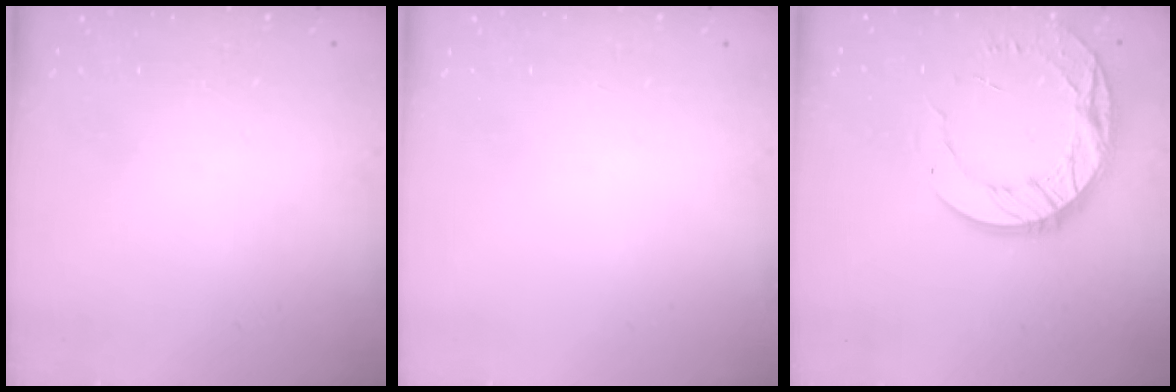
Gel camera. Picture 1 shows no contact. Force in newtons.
{"total": 0.0}
{"total": 15.4, "press": 15.3, "slide": 1.3}